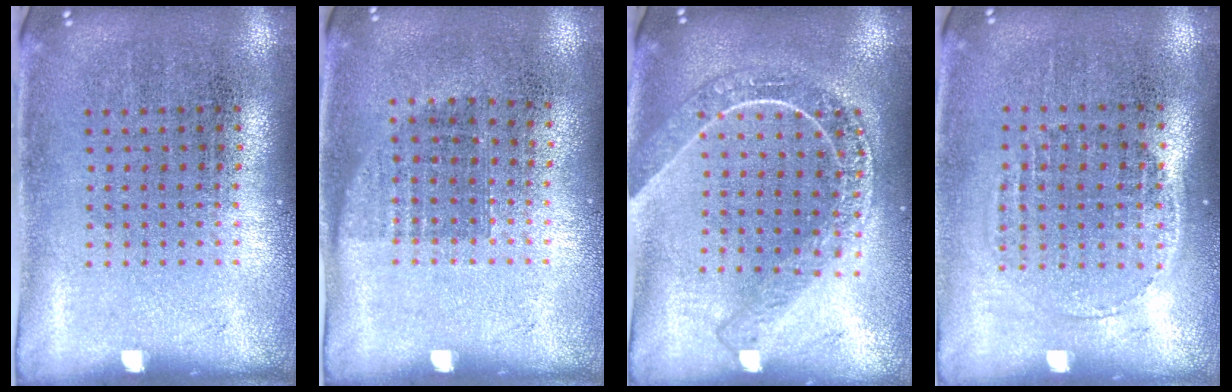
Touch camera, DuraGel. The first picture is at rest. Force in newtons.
{"total": 0.7, "press": 0.6, "slide": 0.3}
{"total": 2.0, "press": 1.7, "slide": 1.0}
{"total": 1.3, "press": 1.1, "slide": 0.6}